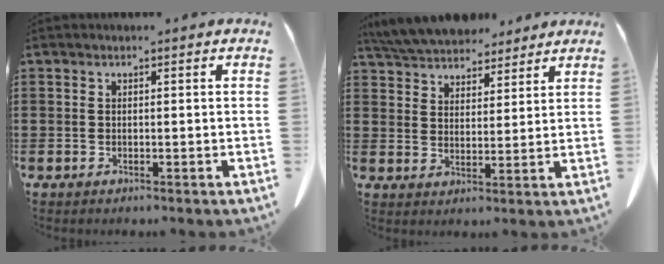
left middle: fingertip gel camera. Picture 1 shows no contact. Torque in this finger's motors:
{"motor_torque": [0.47, 0.22, 0.23, 0.05]}